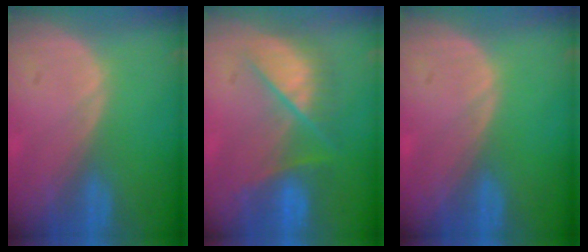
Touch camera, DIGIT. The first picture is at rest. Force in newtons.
{"total": 7.2, "press": 7.2, "slide": 0.2}
{"total": 0.0}